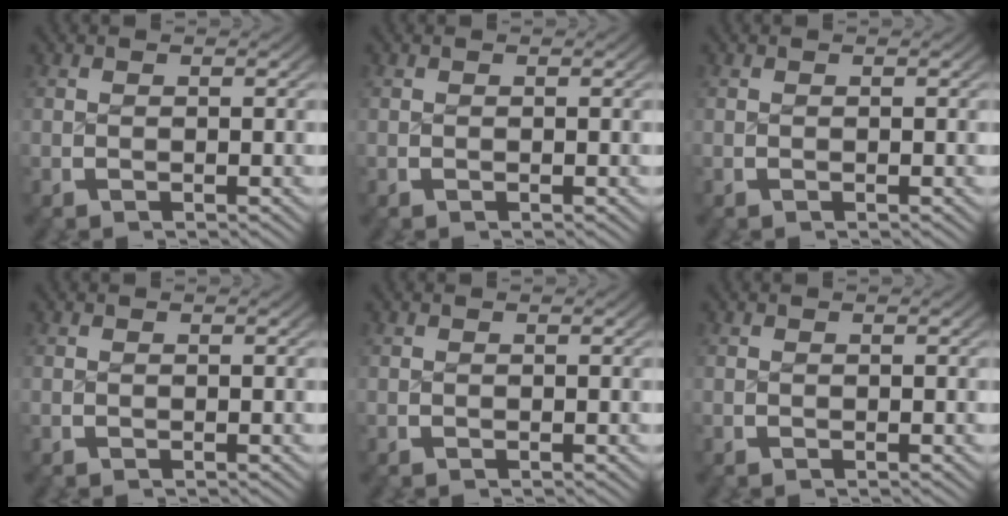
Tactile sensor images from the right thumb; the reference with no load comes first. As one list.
[{"total": 0.0}, {"total": 0.0}, {"total": 0.0}, {"total": 0.0}, {"total": 0.0}]